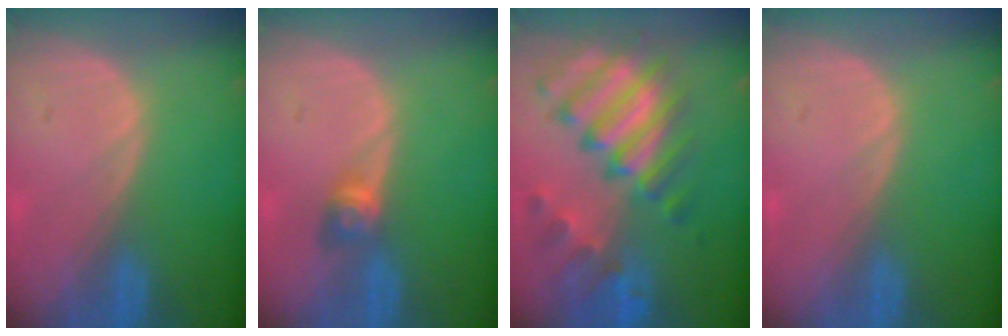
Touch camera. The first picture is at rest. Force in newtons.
{"total": 2.9, "press": 2.5, "slide": 1.5}
{"total": 11.5, "press": 9.8, "slide": 6.0}
{"total": 0.0}